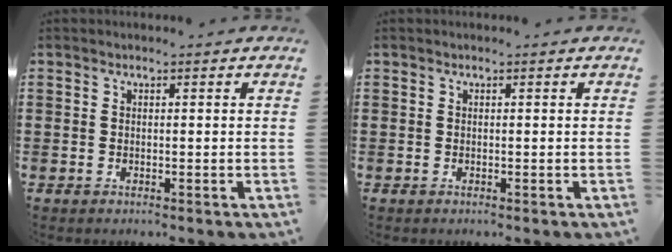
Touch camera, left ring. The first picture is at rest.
{"total": 0.0}